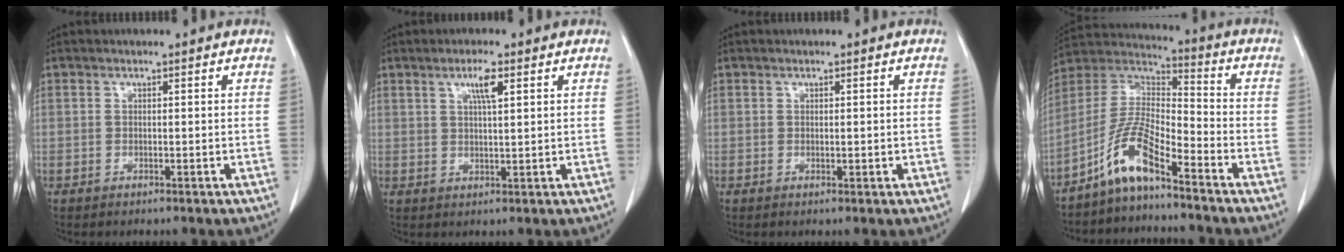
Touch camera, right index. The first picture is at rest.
{"total": 3.4, "force": [1.6, 0.3, 3.0], "torque": [-0.056, -0.001, 0.028]}
{"total": 0.6, "force": [0.1, 0.3, 0.5], "torque": [-0.003, 0.000, 0.006]}
{"total": 9.7, "force": [-6.8, 1.6, 6.8], "torque": [-0.157, 0.013, -0.135]}